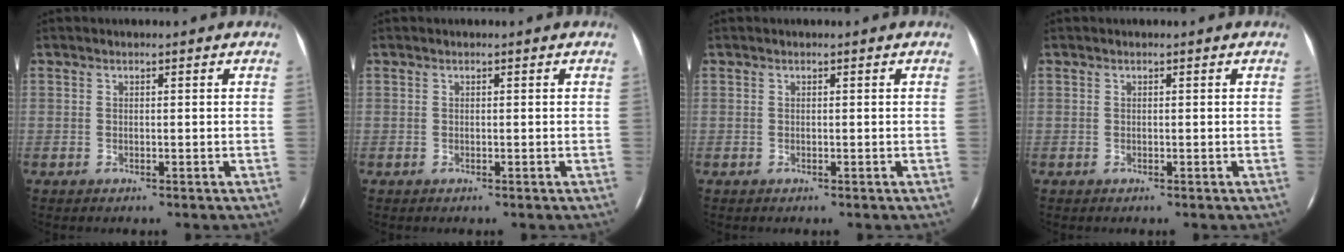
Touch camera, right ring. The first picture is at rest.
{"total": 0.0}
{"total": 0.0}
{"total": 0.0}